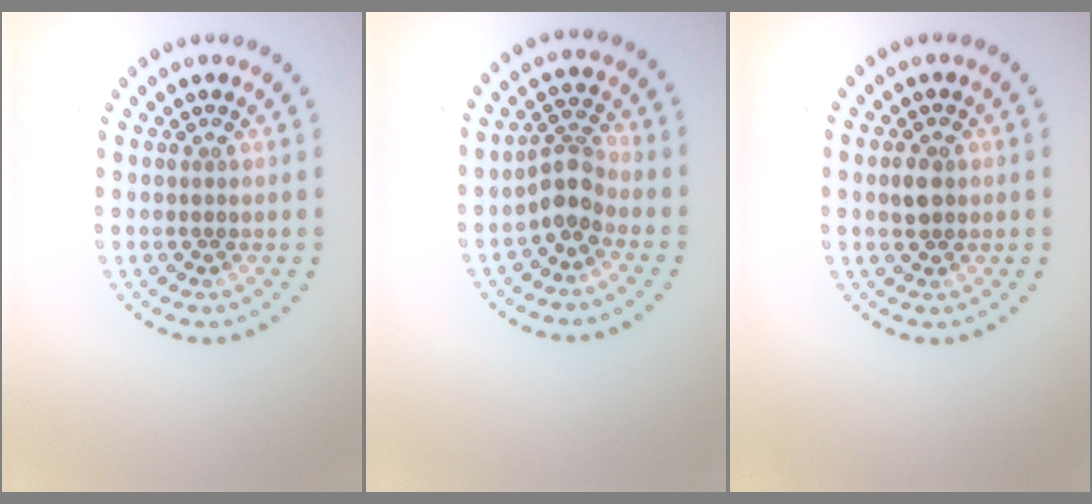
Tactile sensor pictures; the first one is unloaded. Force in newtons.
{"total": 2.7, "press": 2.2, "slide": 1.7}
{"total": 1.7, "press": 1.7, "slide": 0.2}